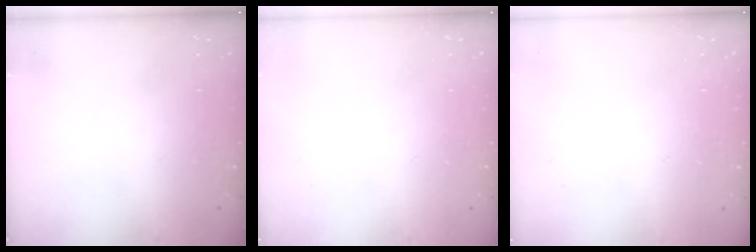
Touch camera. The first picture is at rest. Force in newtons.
{"total": 0.0}
{"total": 2.5, "press": 2.5, "slide": 0.2}